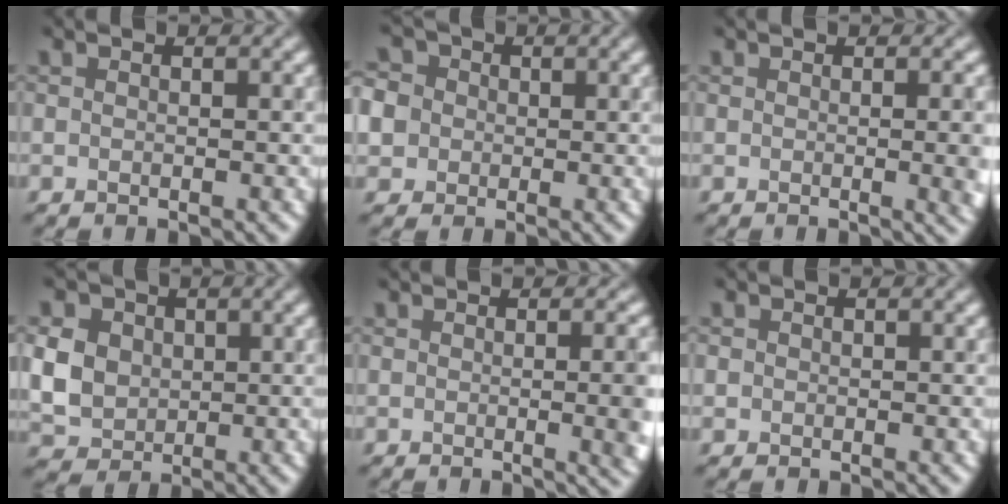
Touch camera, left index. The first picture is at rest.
{"total": 6.8, "force": [1.1, 6.1, 2.9], "torque": [-0.066, 0.032, -0.006]}
{"total": 4.8, "force": [-0.1, 1.8, 4.5], "torque": [-0.033, -0.001, 0.003]}
{"total": 6.0, "force": [0.8, 5.1, 3.1], "torque": [-0.081, 0.010, 0.010]}
{"total": 6.0, "force": [-0.2, 2.3, 5.5], "torque": [-0.037, -0.002, 0.001]}
{"total": 0.6, "force": [0.1, 0.6, 0.1], "torque": [0.005, -0.001, 0.000]}